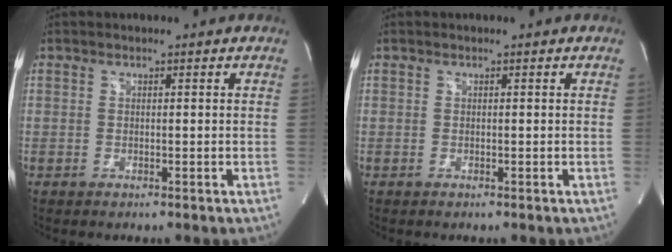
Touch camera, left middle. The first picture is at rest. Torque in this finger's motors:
{"motor_torque": [0.00, 0.00, -0.01, 0.00]}